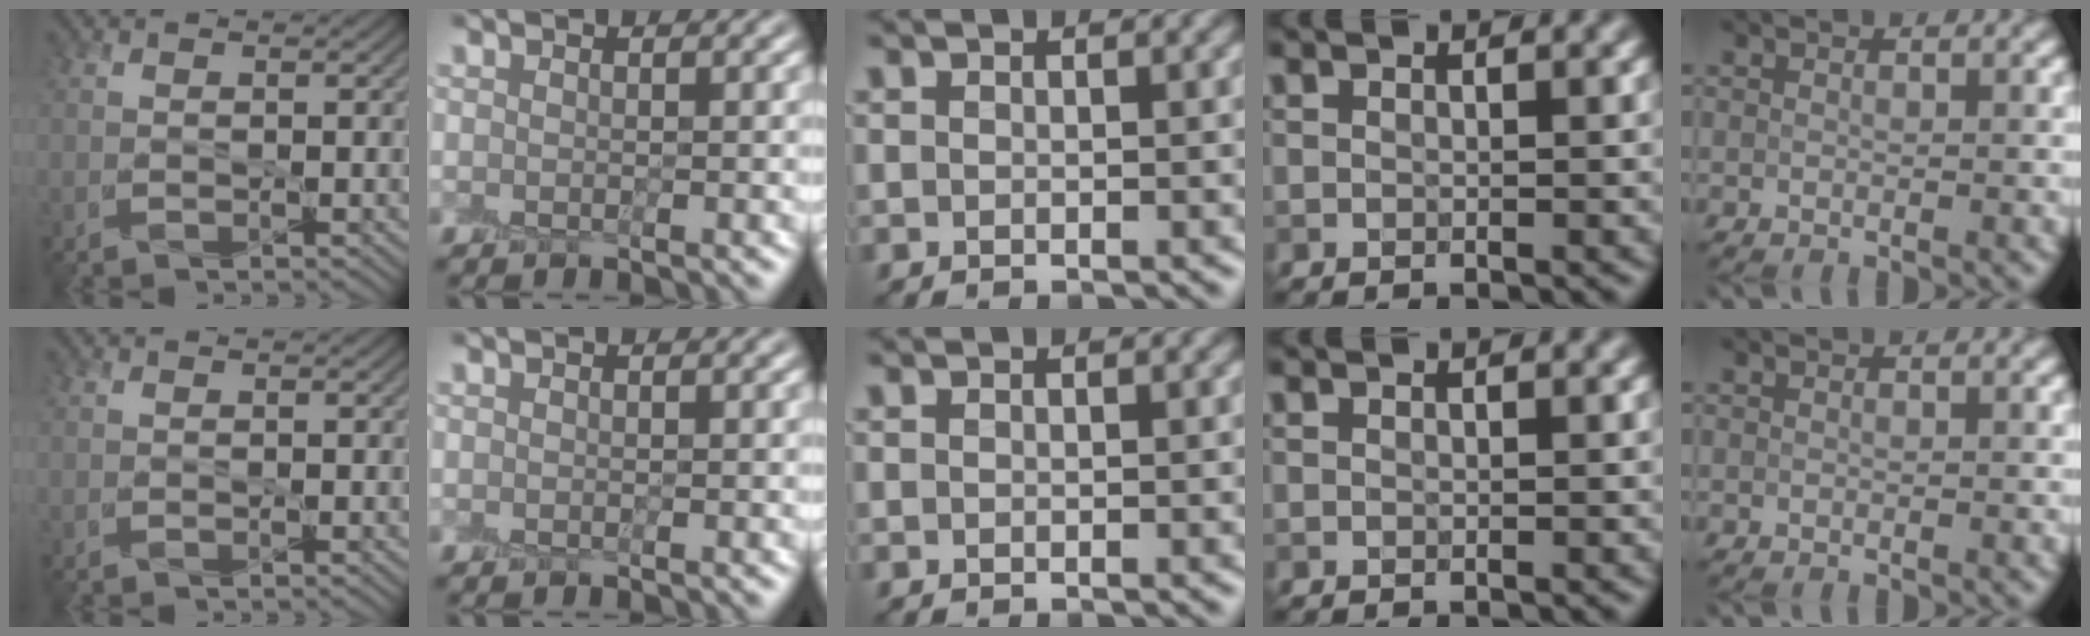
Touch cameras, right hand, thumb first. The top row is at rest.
{}